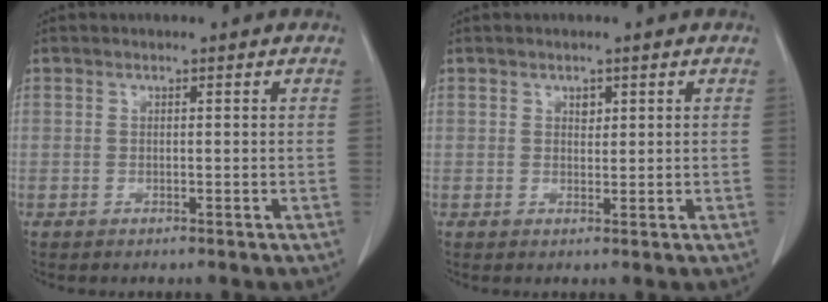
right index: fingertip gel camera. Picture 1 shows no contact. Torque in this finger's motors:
{"motor_torque": [-0.01, 0.02, 0.00, 0.00]}